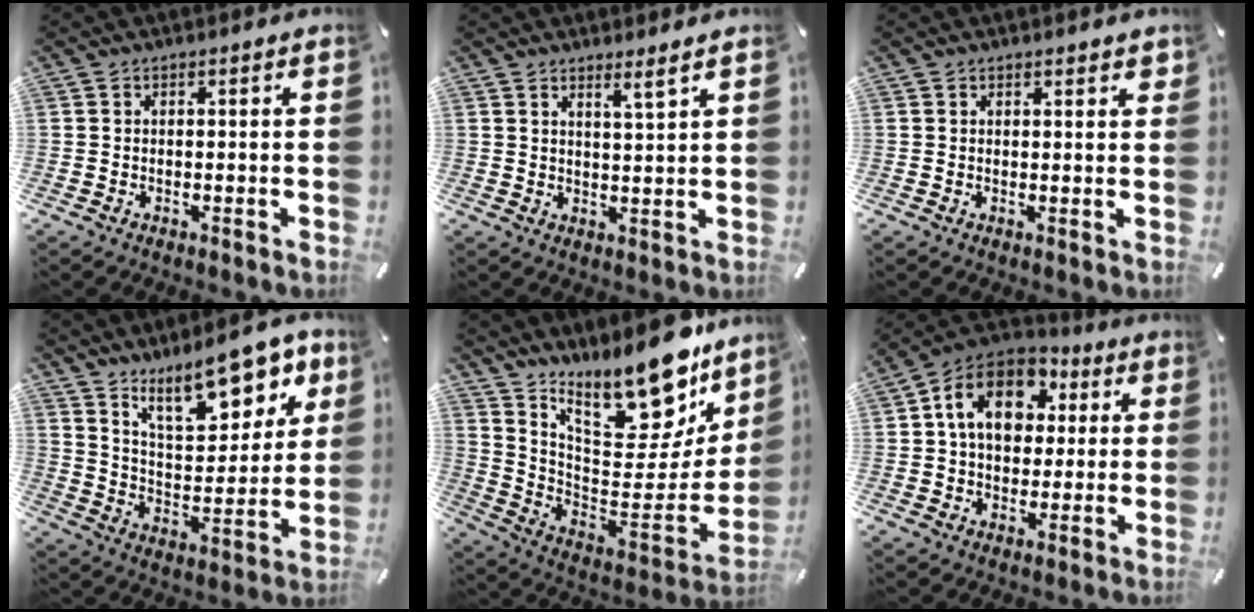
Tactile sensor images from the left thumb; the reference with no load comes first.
{"total": 3.7, "force": [3.1, -0.6, 2.0], "torque": [-0.036, -0.020, 0.052]}
{"total": 1.2, "force": [1.1, 0.3, 0.5], "torque": [-0.003, -0.005, 0.019]}
{"total": 18.7, "force": [13.2, 7.7, 10.8], "torque": [-0.158, -0.082, 0.224]}
{"total": 21.4, "force": [16.7, 8.2, 10.5], "torque": [-0.146, -0.137, 0.283]}
{"total": 13.8, "force": [3.3, 10.6, 8.2], "torque": [-0.164, 0.004, 0.057]}